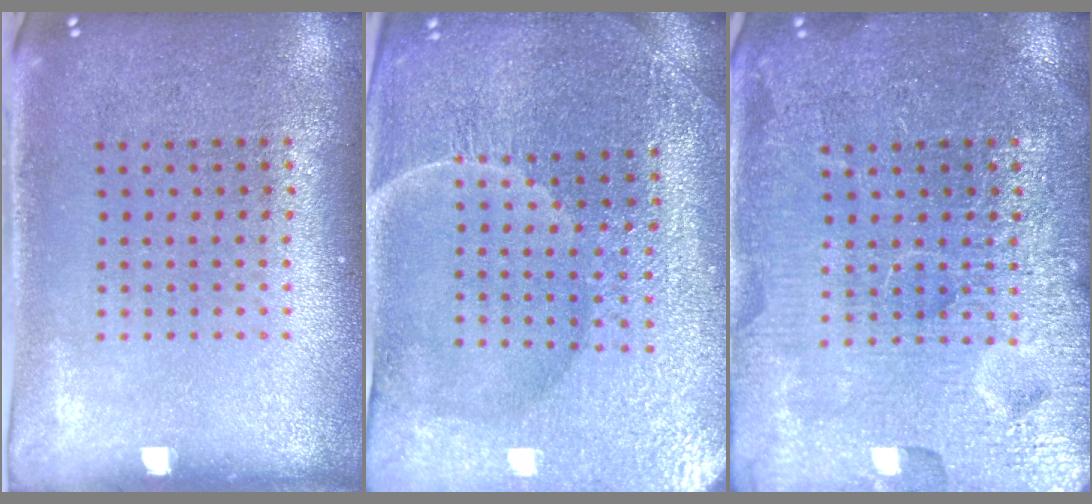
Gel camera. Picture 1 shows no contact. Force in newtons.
{"total": 5.0, "press": 4.8, "slide": 1.5}
{"total": 7.1, "press": 7.0, "slide": 0.9}